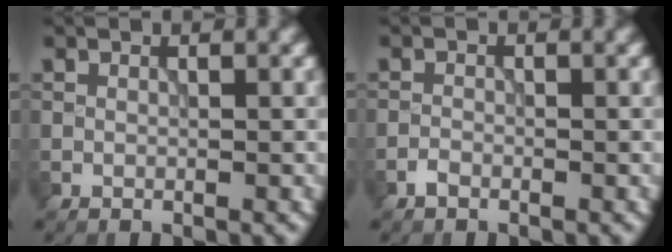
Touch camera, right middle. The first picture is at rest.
{"total": 0.8, "force": [-0.7, 0.3, 0.3], "torque": [-0.005, 0.000, -0.015]}